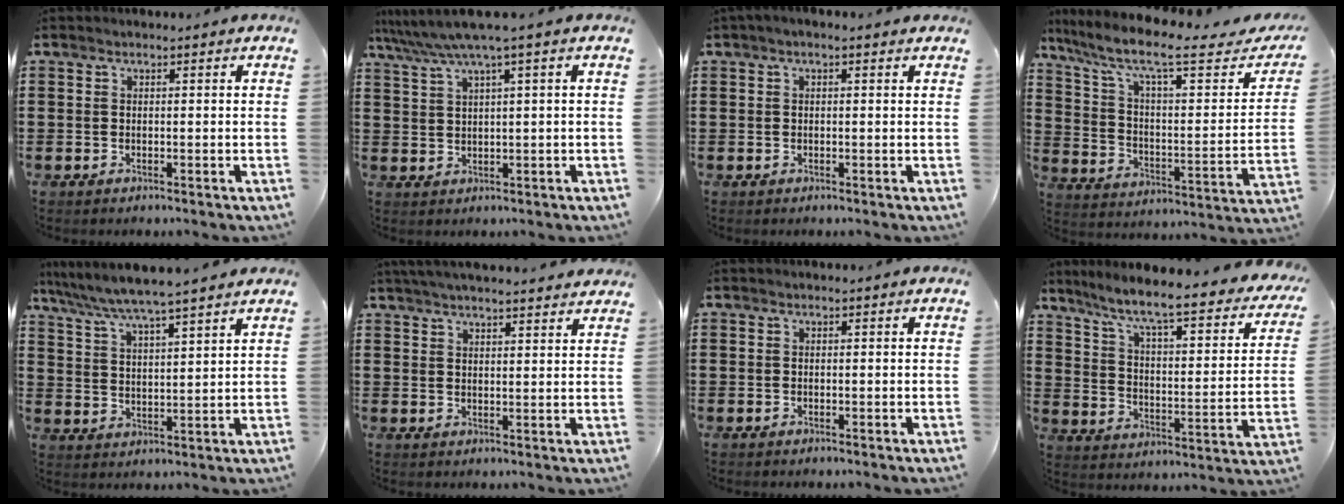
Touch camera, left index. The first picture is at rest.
{"total": 4.3, "force": [2.4, -0.4, 3.6], "torque": [-0.084, -0.013, 0.036]}
{"total": 0.9, "force": [0.2, 0.1, 0.9], "torque": [-0.016, 0.000, 0.004]}
{"total": 10.6, "force": [7.4, 1.8, 7.4], "torque": [-0.162, -0.041, 0.115]}
{"total": 5.6, "force": [5.1, -0.5, 2.2], "torque": [-0.065, -0.031, 0.086]}
{"total": 3.6, "force": [3.5, -0.4, 1.0], "torque": [-0.029, -0.009, 0.063]}
{"total": 0.0}
{"total": 7.3, "force": [5.8, -0.4, 4.5], "torque": [-0.110, -0.052, 0.087]}